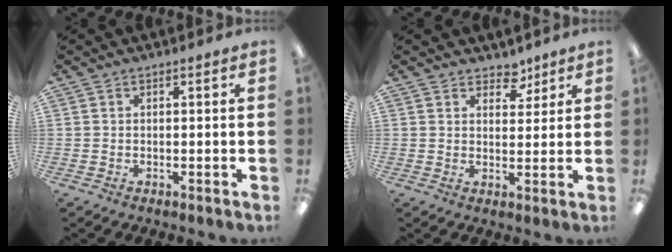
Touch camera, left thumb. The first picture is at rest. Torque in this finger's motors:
{"motor_torque": [-0.08, -0.05, -0.21, -0.17, -0.02]}